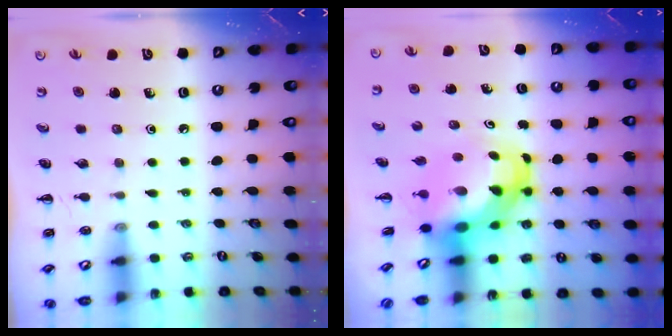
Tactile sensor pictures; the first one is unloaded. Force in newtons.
{"total": 6.9, "press": 6.6, "slide": 2.0}